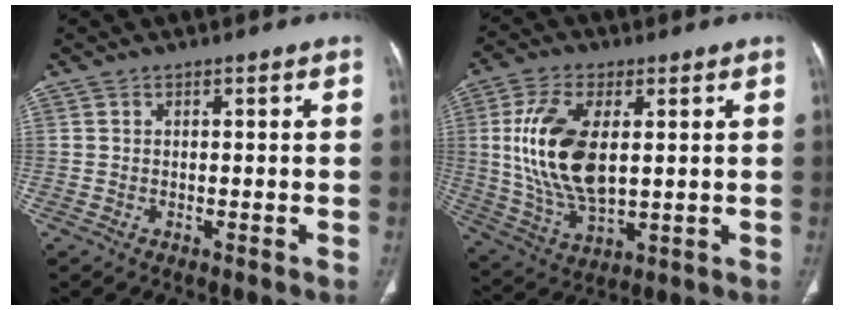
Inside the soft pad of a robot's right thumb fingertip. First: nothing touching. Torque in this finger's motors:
{"motor_torque": [-0.76, 2.41, 1.89, 0.11, 0.27]}